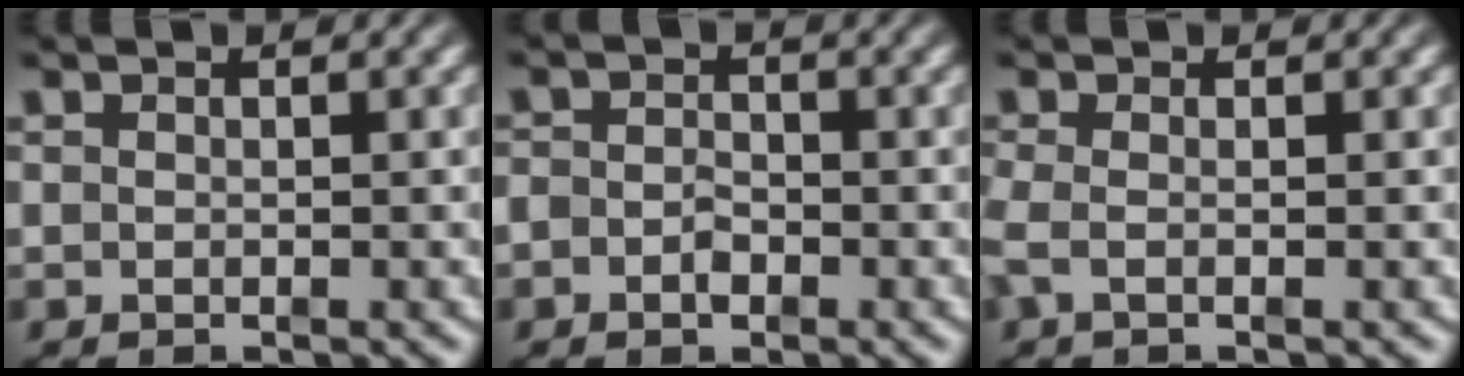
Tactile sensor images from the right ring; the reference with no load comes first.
{"total": 2.8, "force": [-1.2, 2.2, 1.2], "torque": [-0.030, -0.013, -0.020]}
{"total": 1.6, "force": [-0.6, 0.7, 1.3], "torque": [-0.047, -0.015, -0.007]}